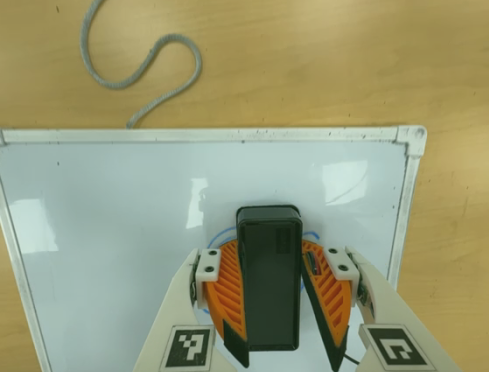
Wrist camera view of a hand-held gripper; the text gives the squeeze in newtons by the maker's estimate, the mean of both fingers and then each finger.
{"total": 13.6, "left": 15.6, "right": 11.6}